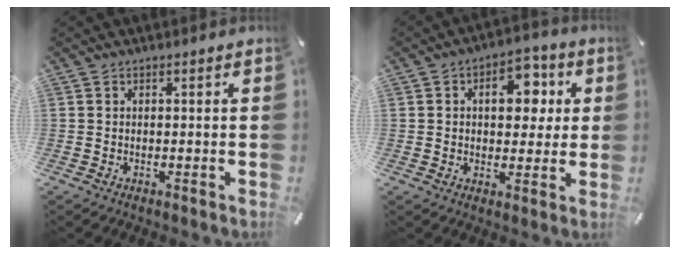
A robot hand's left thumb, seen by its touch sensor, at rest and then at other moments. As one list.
[{"total": 10.3, "force": [2.4, 7.0, 7.2], "torque": [-0.087, -0.003, 0.033]}]